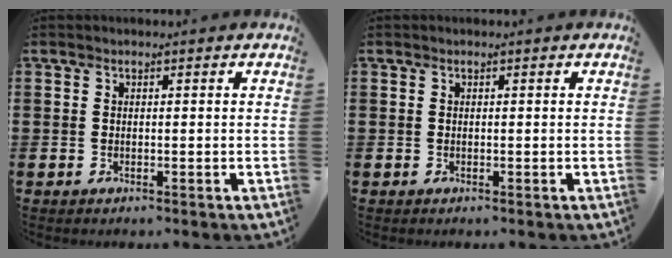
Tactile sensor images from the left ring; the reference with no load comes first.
{"total": 0.0}